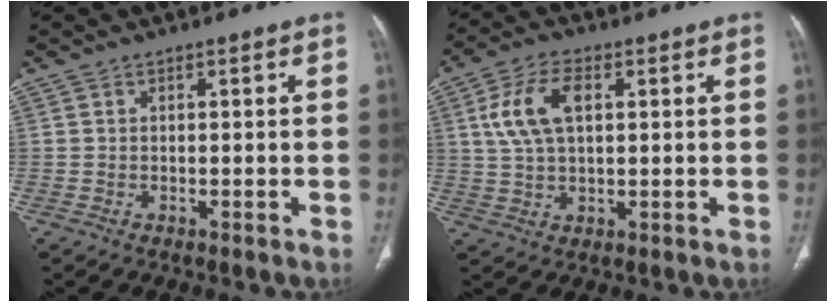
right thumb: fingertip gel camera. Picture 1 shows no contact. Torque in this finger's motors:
{"motor_torque": [-0.55, 0.81, 0.55, 0.04, 0.10]}